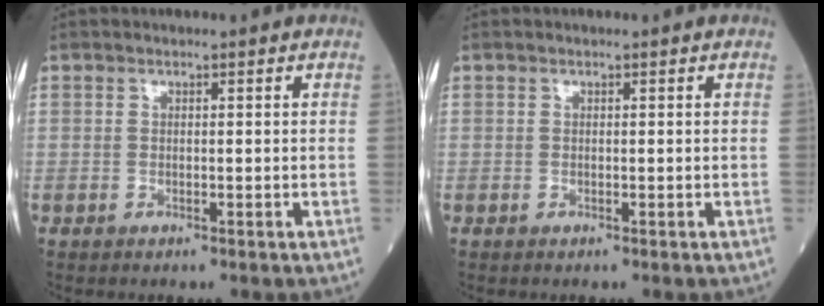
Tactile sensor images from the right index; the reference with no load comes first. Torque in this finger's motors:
{"motor_torque": [0.00, 0.00, 0.00, 0.00]}